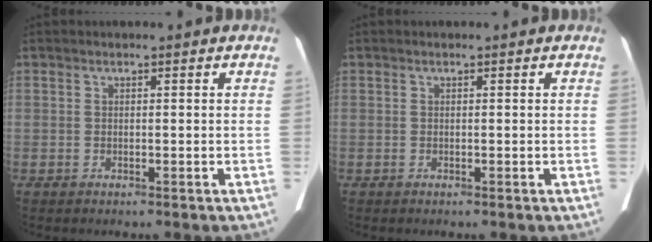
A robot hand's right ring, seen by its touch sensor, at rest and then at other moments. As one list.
[{"total": 0.0}]